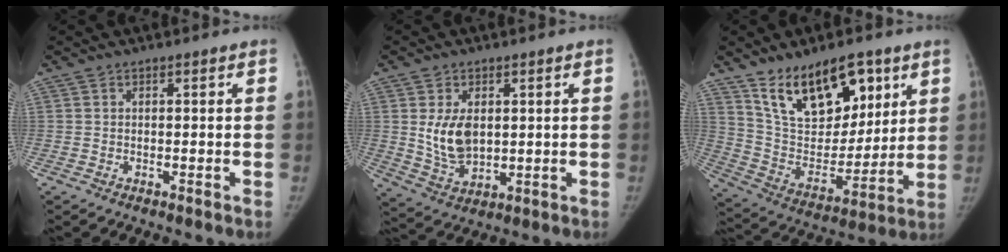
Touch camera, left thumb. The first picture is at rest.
{"total": 8.4, "force": [1.4, 5.5, 6.2], "torque": [-0.097, -0.016, 0.041]}
{"total": 20.0, "force": [11.7, 10.5, 12.4], "torque": [-0.154, -0.059, 0.216]}